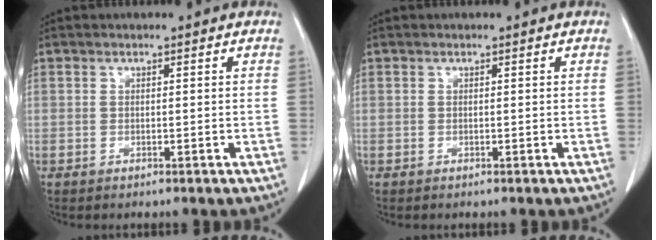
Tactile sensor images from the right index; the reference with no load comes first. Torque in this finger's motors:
{"motor_torque": [0.00, 0.00, 0.00, 0.00]}